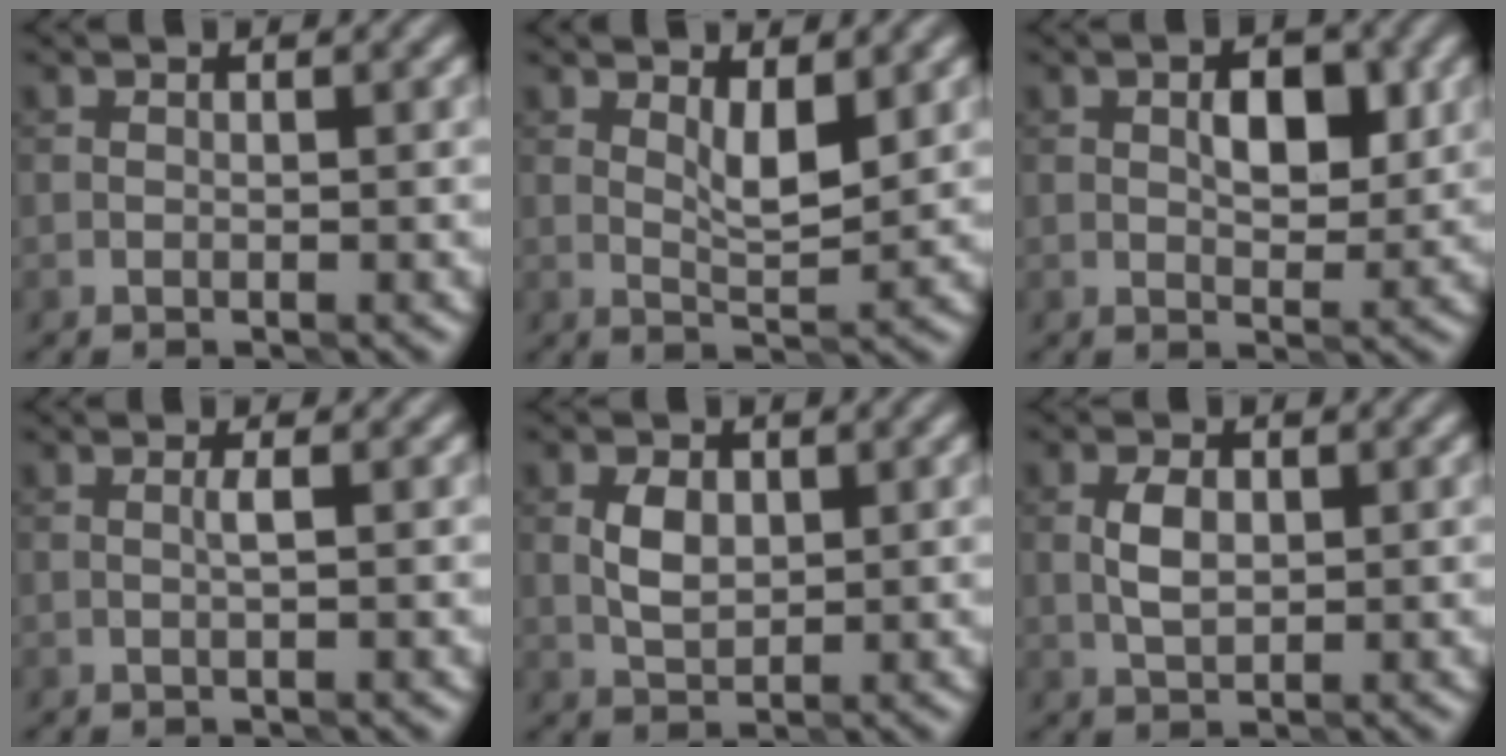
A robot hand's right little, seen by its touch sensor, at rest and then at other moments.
{"total": 3.0, "force": [1.2, 1.0, 2.6], "torque": [-0.051, -0.001, 0.025]}
{"total": 3.5, "force": [0.6, 1.7, 3.0], "torque": [-0.047, 0.004, 0.012]}
{"total": 0.8, "force": [0.3, -0.2, 0.7], "torque": [-0.008, 0.004, 0.007]}
{"total": 2.5, "force": [0.6, 1.6, 1.8], "torque": [-0.036, 0.005, 0.014]}
{"total": 2.4, "force": [0.4, 1.4, 1.9], "torque": [-0.038, 0.005, 0.010]}